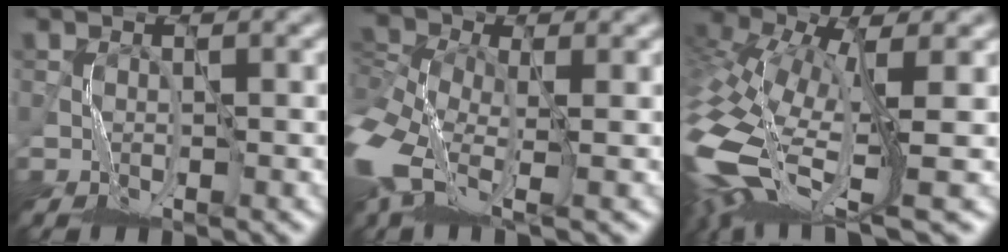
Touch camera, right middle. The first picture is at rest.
{"total": 8.2, "force": [-1.7, 4.8, 6.4], "torque": [-0.155, -0.009, -0.039]}
{"total": 12.7, "force": [-2.1, 6.1, 11.0], "torque": [-0.277, 0.000, -0.027]}